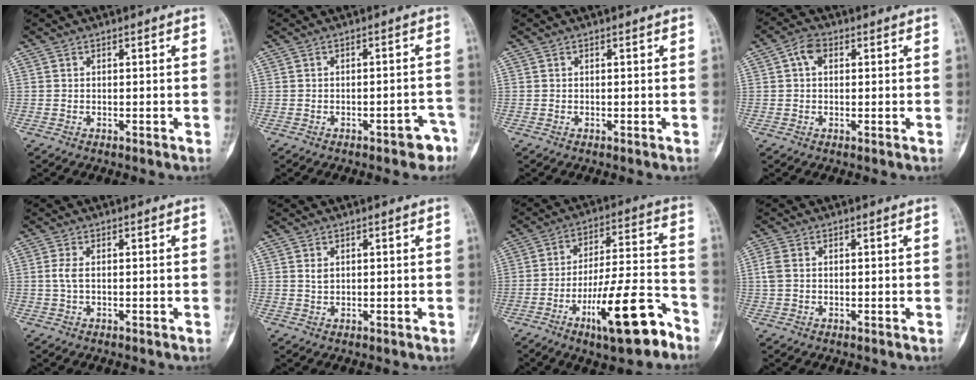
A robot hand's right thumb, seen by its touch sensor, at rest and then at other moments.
{"total": 4.6, "force": [-3.0, 2.0, 2.9], "torque": [-0.018, 0.031, -0.031]}
{"total": 0.0}
{"total": 3.6, "force": [0.9, 2.5, 2.5], "torque": [-0.040, 0.011, 0.013]}
{"total": 1.8, "force": [0.0, 0.7, 1.7], "torque": [-0.047, 0.000, 0.001]}
{"total": 1.2, "force": [0.4, 0.7, 0.8], "torque": [-0.013, 0.000, 0.012]}
{"total": 17.1, "force": [-9.4, 4.4, 13.6], "torque": [-0.217, 0.065, -0.146]}
{"total": 2.5, "force": [0.3, 1.7, 1.8], "torque": [-0.055, 0.005, 0.004]}